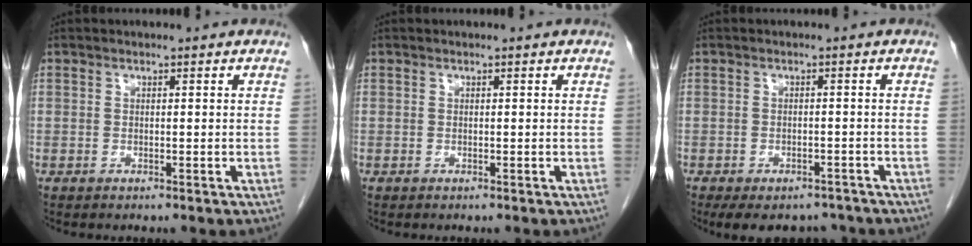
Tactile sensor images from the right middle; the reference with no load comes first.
{"total": 0.0}
{"total": 8.5, "force": [-7.0, 4.0, 2.8], "torque": [-0.036, 0.002, -0.089]}